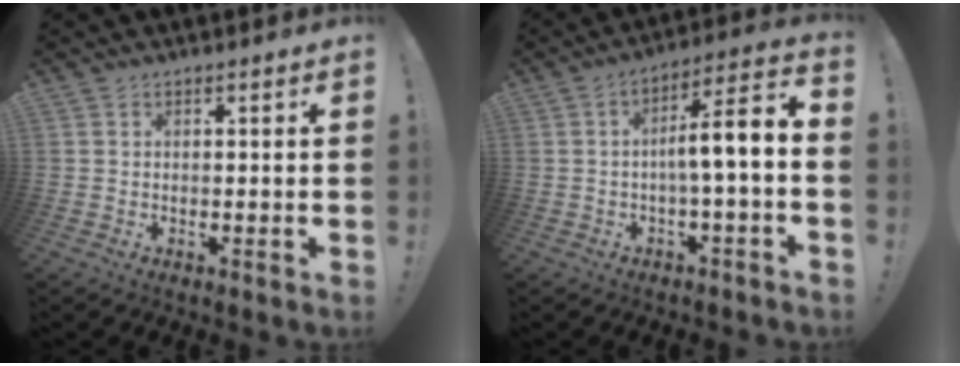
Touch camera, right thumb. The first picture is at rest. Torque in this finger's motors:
{"motor_torque": [0.23, 0.65, 1.11, -0.38, 0.06]}